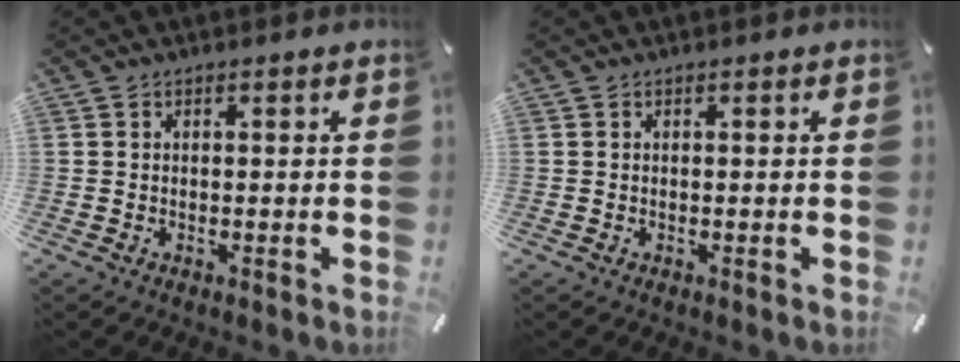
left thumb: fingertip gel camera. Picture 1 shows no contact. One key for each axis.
{"total": 0.0}